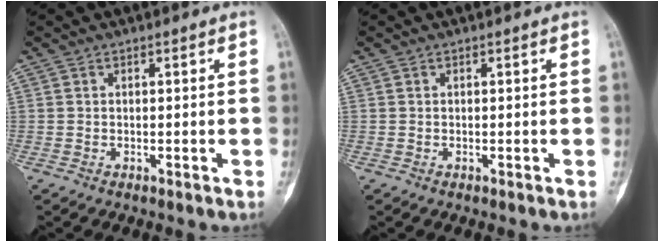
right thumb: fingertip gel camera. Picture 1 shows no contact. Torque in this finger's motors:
{"motor_torque": [0.00, 0.00, 0.00, 0.00, 0.00]}